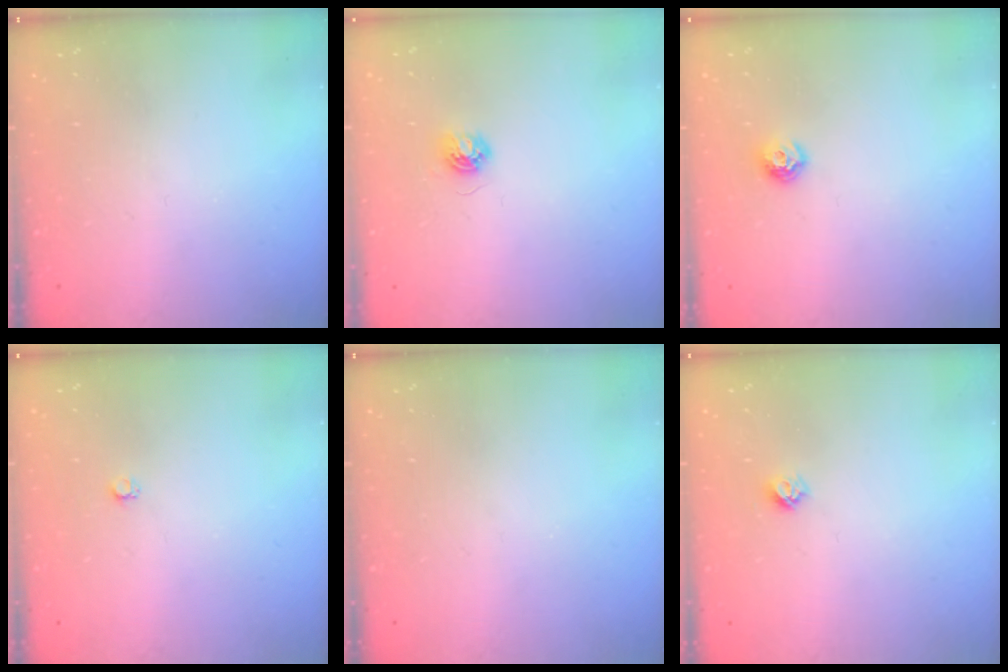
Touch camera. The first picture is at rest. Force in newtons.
{"total": 4.5, "press": 4.4, "slide": 0.5}
{"total": 7.1, "press": 7.1, "slide": 0.8}
{"total": 2.2, "press": 2.2, "slide": 0.3}
{"total": 0.0}
{"total": 4.3, "press": 4.2, "slide": 0.6}